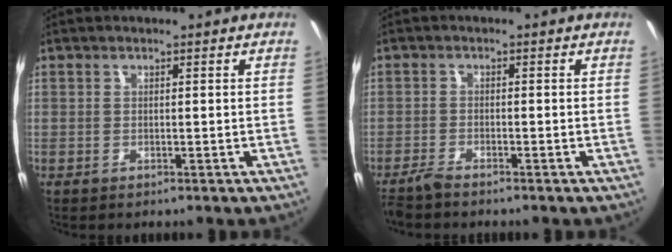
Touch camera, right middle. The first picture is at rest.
{"total": 2.5, "force": [-2.3, 0.2, 0.9], "torque": [-0.033, -0.006, -0.049]}